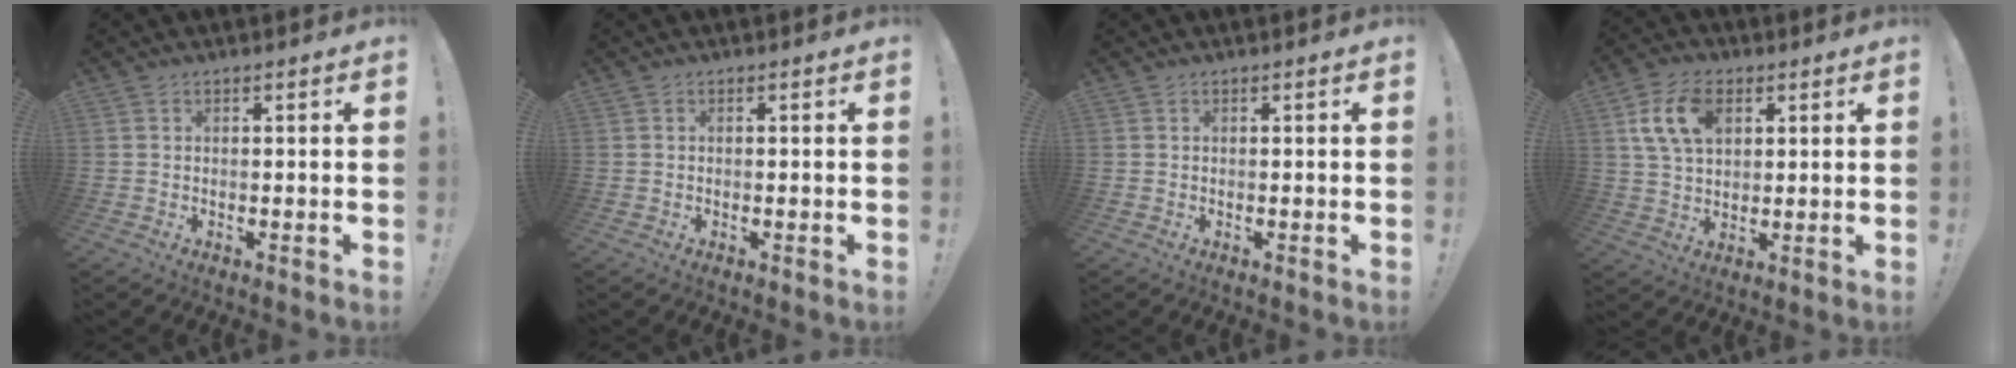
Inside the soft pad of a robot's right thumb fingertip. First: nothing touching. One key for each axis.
{"total": 0.0}
{"total": 0.0}
{"total": 12.5, "fx": 4.6, "fy": 8.1, "fz": 8.3, "tx": -0.156, "ty": 0.003, "tz": 0.088}